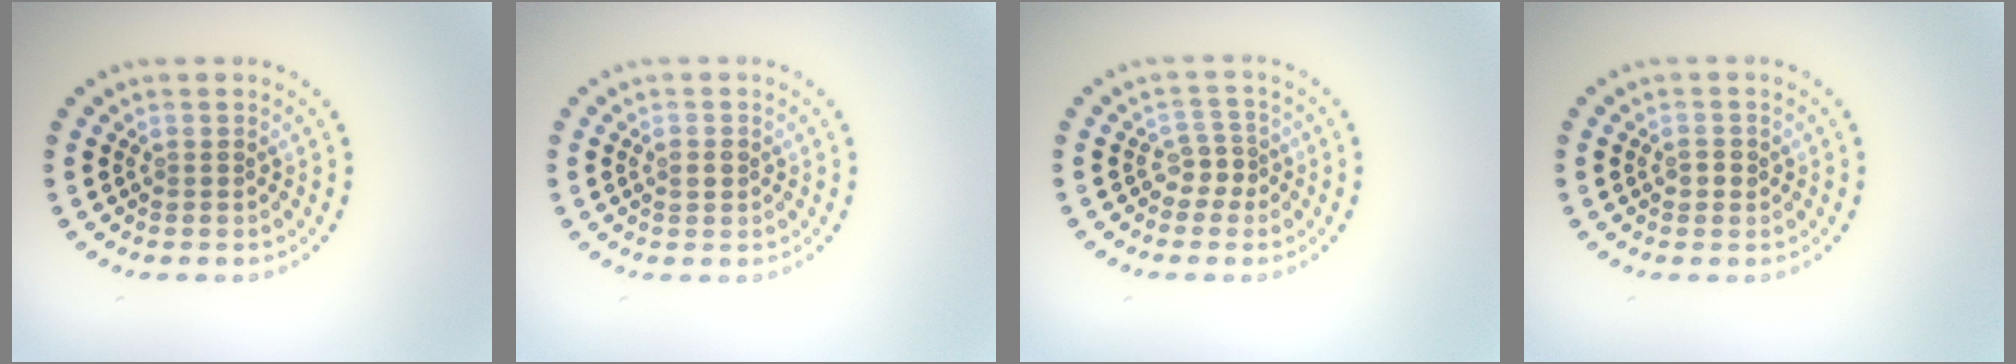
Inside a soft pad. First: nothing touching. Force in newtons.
{"total": 1.2, "press": 1.2, "slide": 0.0}
{"total": 1.8, "press": 1.3, "slide": 1.3}
{"total": 0.9, "press": 0.9, "slide": 0.1}